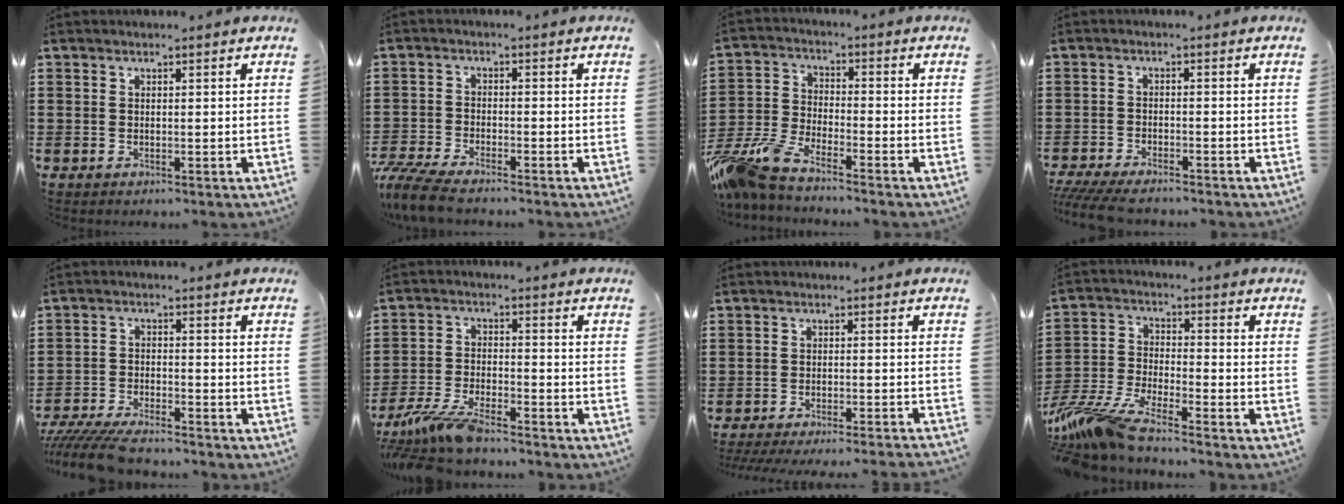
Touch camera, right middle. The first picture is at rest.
{"total": 5.3, "force": [-4.9, 0.6, 2.1], "torque": [-0.068, -0.014, -0.102]}
{"total": 8.3, "force": [-7.3, 1.2, 3.7], "torque": [-0.112, -0.010, -0.153]}
{"total": 3.6, "force": [-3.3, 0.4, 1.4], "torque": [-0.037, -0.007, -0.069]}
{"total": 5.9, "force": [-5.5, 0.6, 1.8], "torque": [-0.054, -0.008, -0.112]}
{"total": 7.3, "force": [-6.3, 1.3, 3.5], "torque": [-0.085, -0.002, -0.124]}
{"total": 3.2, "force": [-3.1, -0.4, 0.8], "torque": [-0.015, -0.004, -0.063]}
{"total": 9.6, "force": [-8.7, 0.7, 4.0], "torque": [-0.104, -0.006, -0.179]}